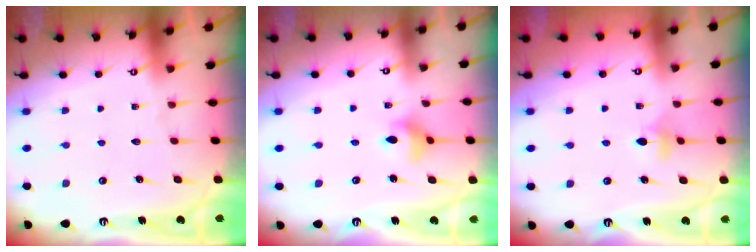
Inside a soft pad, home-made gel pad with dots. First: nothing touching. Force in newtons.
{"total": 5.7, "press": 5.4, "slide": 1.8}
{"total": 4.4, "press": 4.3, "slide": 0.8}